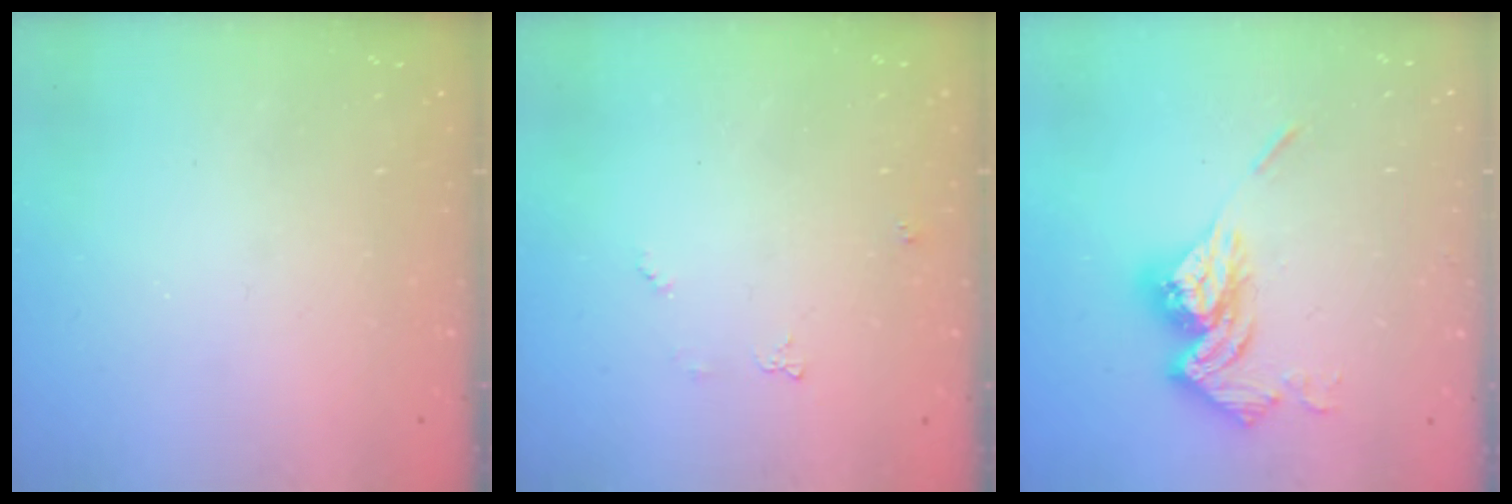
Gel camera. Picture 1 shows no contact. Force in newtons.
{"total": 4.7, "press": 4.7, "slide": 0.4}
{"total": 15.1, "press": 15.0, "slide": 1.5}